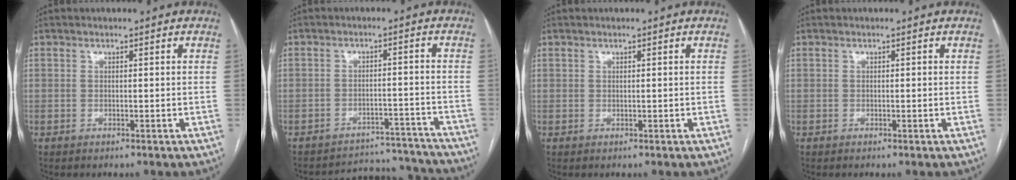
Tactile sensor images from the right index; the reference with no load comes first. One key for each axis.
{"total": 12.3, "fx": -11.9, "fy": 2.9, "fz": -0.6, "tx": 0.025, "ty": 0.037, "tz": -0.146}
{"total": 0.0}
{"total": 0.0}